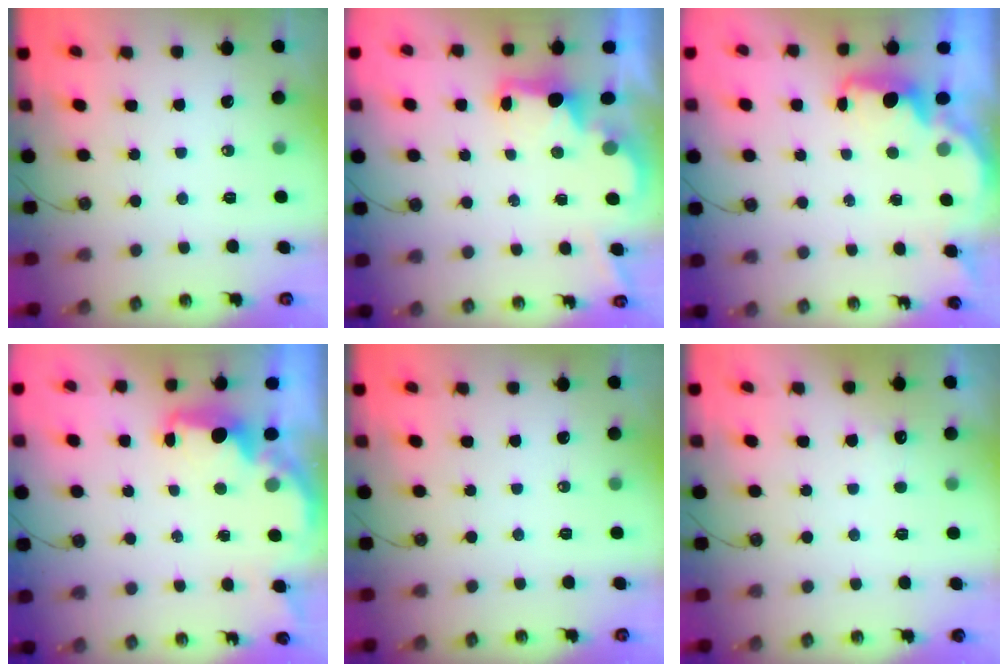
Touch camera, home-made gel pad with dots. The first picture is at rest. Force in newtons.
{"total": 2.2, "press": 2.1, "slide": 0.8}
{"total": 2.0, "press": 1.8, "slide": 0.8}
{"total": 2.6, "press": 2.5, "slide": 0.8}
{"total": 0.0}
{"total": 3.7, "press": 3.6, "slide": 0.7}